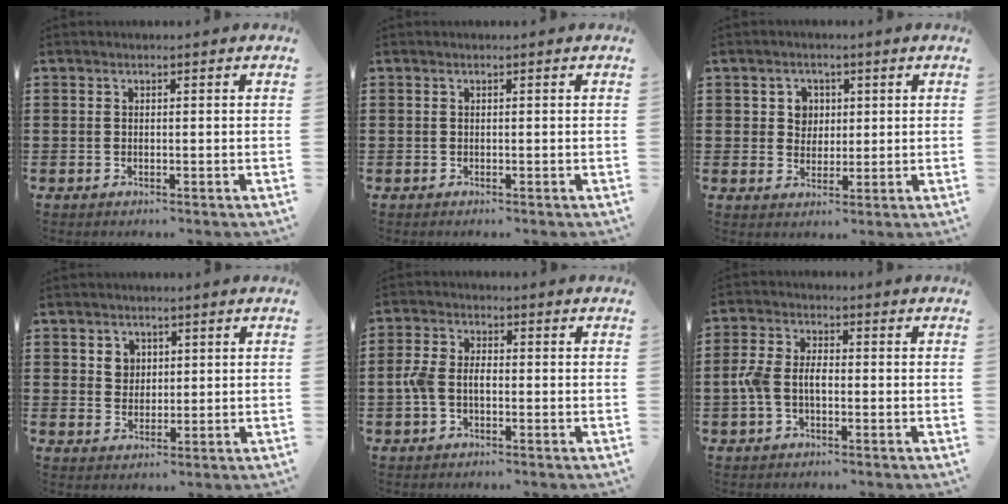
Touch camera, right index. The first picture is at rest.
{"total": 0.0}
{"total": 3.4, "force": [0.8, 3.1, 1.0], "torque": [-0.034, 0.010, 0.011]}
{"total": 2.8, "force": [1.2, 2.4, 0.8], "torque": [-0.017, 0.006, 0.020]}
{"total": 3.7, "force": [-0.8, 2.2, 2.9], "torque": [-0.076, 0.000, -0.023]}
{"total": 4.5, "force": [-1.0, 2.6, 3.6], "torque": [-0.095, -0.002, -0.027]}